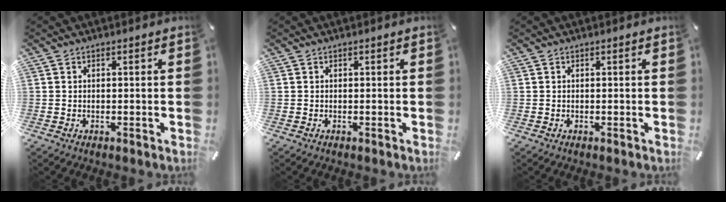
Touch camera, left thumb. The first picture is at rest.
{"total": 0.0}
{"total": 0.0}